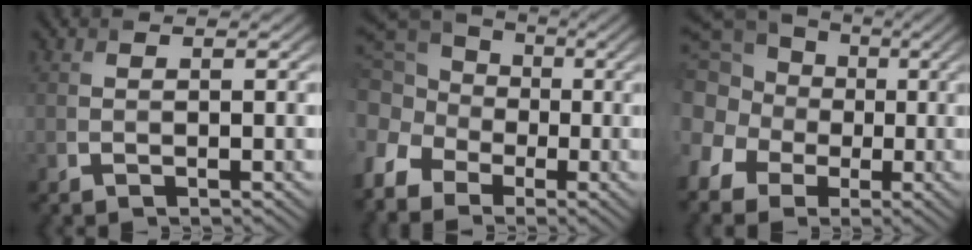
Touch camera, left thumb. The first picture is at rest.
{"total": 11.3, "force": [-4.1, 8.8, 5.8], "torque": [-0.155, -0.024, -0.097]}
{"total": 15.2, "force": [-0.6, 13.6, 6.8], "torque": [-0.201, 0.001, -0.049]}